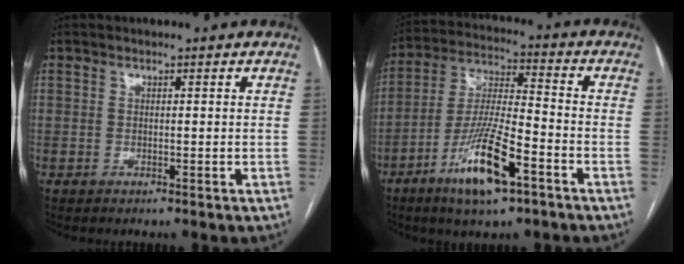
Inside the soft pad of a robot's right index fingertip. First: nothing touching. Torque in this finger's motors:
{"motor_torque": [1.66, -0.47, 0.67, 0.20]}